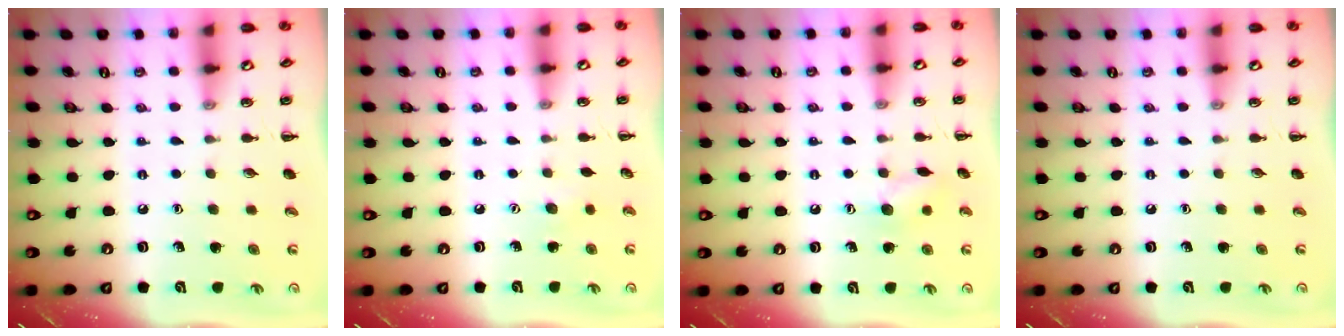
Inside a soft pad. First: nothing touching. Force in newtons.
{"total": 3.8, "press": 3.7, "slide": 1.0}
{"total": 7.0, "press": 7.0, "slide": 0.7}
{"total": 0.0}